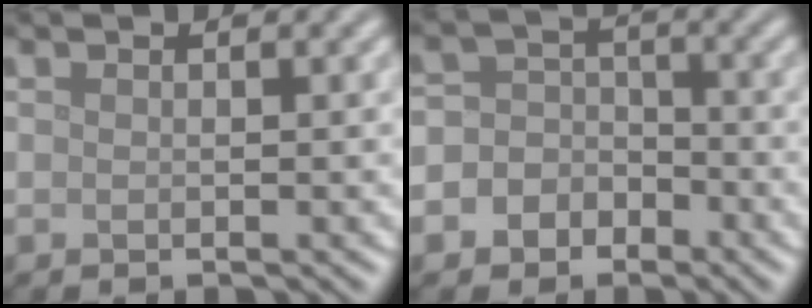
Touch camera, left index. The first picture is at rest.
{"total": 5.7, "force": [-2.6, 5.0, 1.1], "torque": [0.005, 0.012, -0.066]}